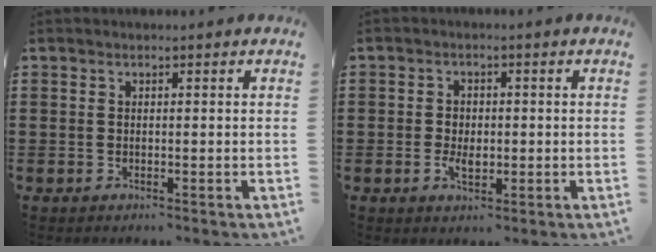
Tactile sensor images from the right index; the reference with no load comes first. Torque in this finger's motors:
{"motor_torque": [2.14, 0.00, 0.28, 0.05]}